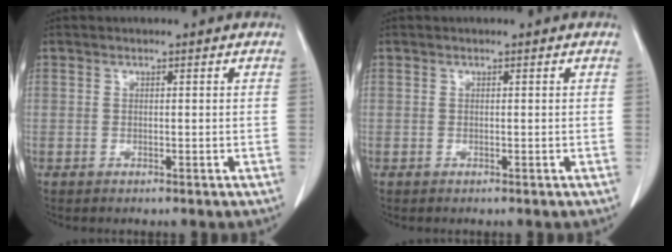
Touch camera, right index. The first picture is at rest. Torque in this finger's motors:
{"motor_torque": [0.00, 0.01, 0.00, 0.00]}